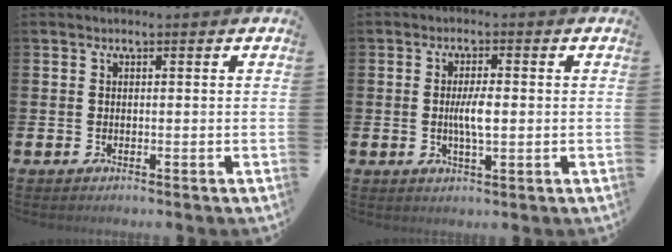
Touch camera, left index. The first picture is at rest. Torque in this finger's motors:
{"motor_torque": [0.95, 0.26, 0.16, 0.08]}